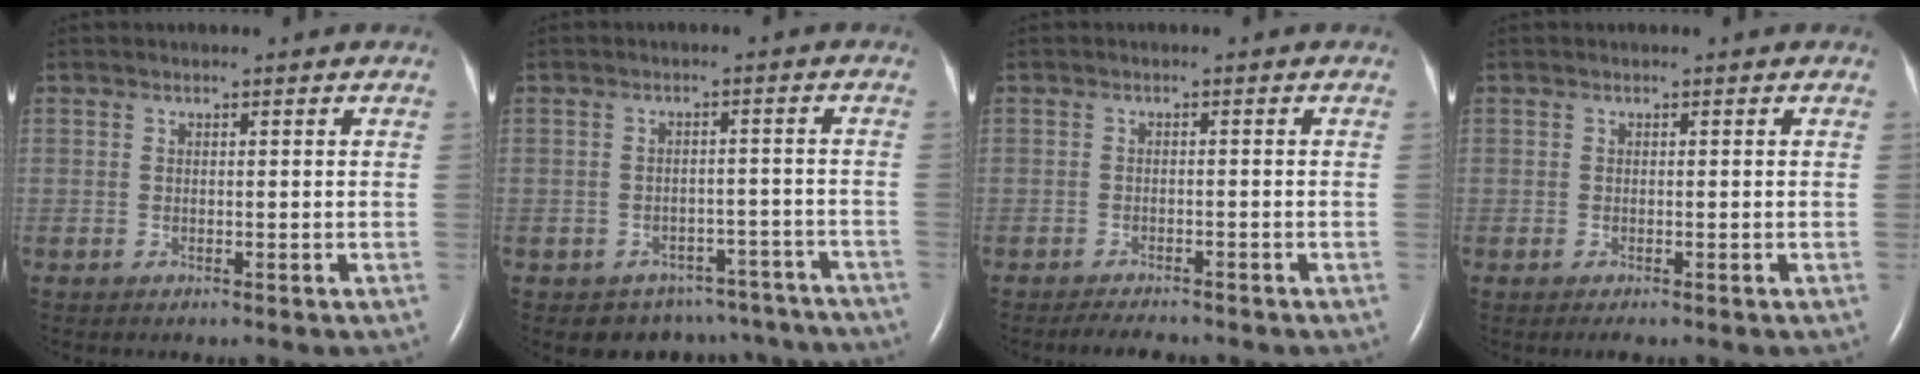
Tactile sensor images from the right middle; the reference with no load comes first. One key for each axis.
{"total": 10.4, "fx": -8.9, "fy": 5.4, "fz": 0.6, "tx": -0.001, "ty": 0.031, "tz": -0.089}
{"total": 3.4, "fx": -3.1, "fy": 0.6, "fz": 1.2, "tx": -0.025, "ty": -0.009, "tz": -0.045}
{"total": 0.9, "fx": -0.7, "fy": 0.1, "fz": 0.5, "tx": -0.011, "ty": -0.003, "tz": -0.010}